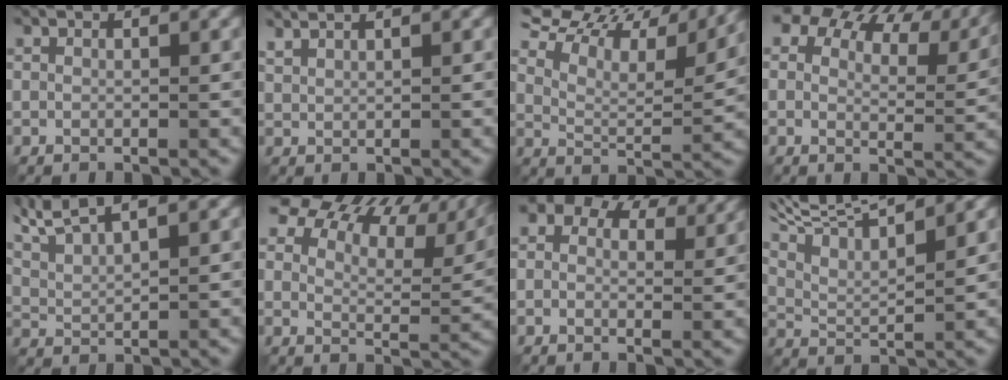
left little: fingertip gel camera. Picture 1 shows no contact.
{"total": 1.9, "force": [1.7, 0.3, 0.7], "torque": [-0.010, 0.006, 0.027]}
{"total": 13.5, "force": [10.6, 4.3, 7.0], "torque": [-0.164, 0.040, 0.151]}
{"total": 13.1, "force": [8.8, 6.4, 7.3], "torque": [-0.119, 0.023, 0.128]}
{"total": 6.6, "force": [5.0, 1.6, 4.0], "torque": [-0.093, 0.026, 0.071]}
{"total": 14.6, "force": [10.2, 6.4, 8.2], "torque": [-0.140, 0.033, 0.149]}
{"total": 7.9, "force": [5.2, 4.5, 3.8], "torque": [-0.062, 0.003, 0.061]}
{"total": 8.6, "force": [6.4, 2.1, 5.3], "torque": [-0.114, 0.023, 0.100]}